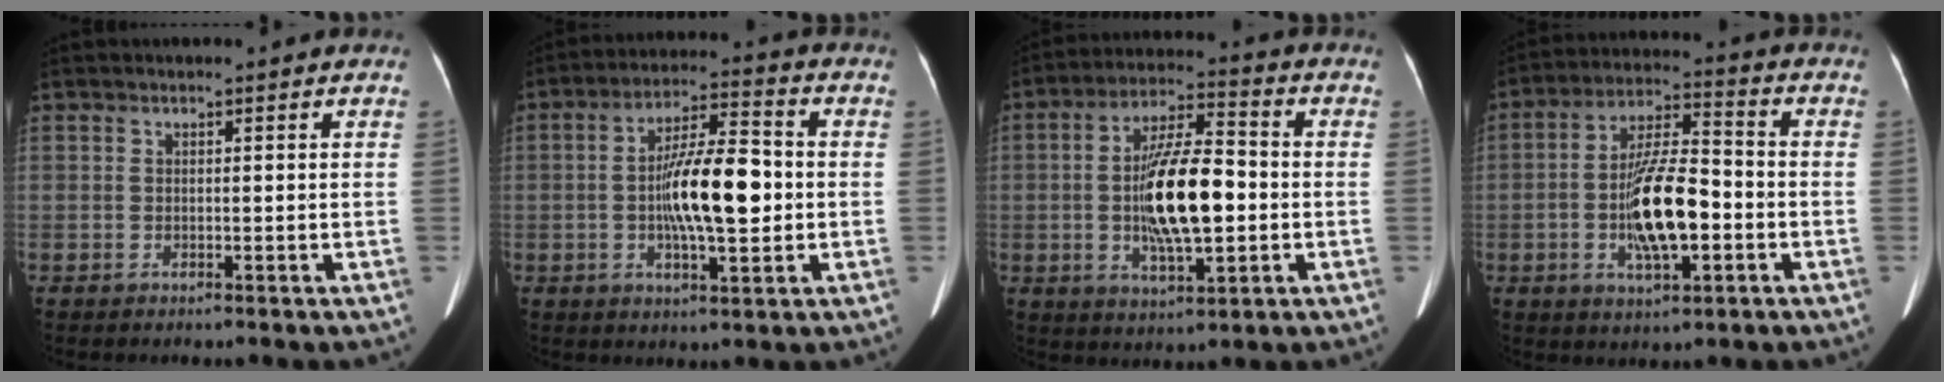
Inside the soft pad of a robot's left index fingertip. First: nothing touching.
{"total": 12.0, "force": [-0.9, 2.8, 11.6], "torque": [-0.208, 0.011, -0.015]}
{"total": 13.5, "force": [-1.3, 3.8, 12.9], "torque": [-0.241, 0.007, -0.019]}
{"total": 12.3, "force": [-2.7, 3.5, 11.5], "torque": [-0.222, 0.008, -0.044]}